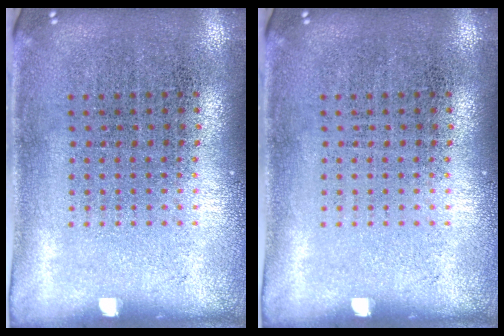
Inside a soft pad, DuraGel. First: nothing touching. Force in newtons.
{"total": 0.0}